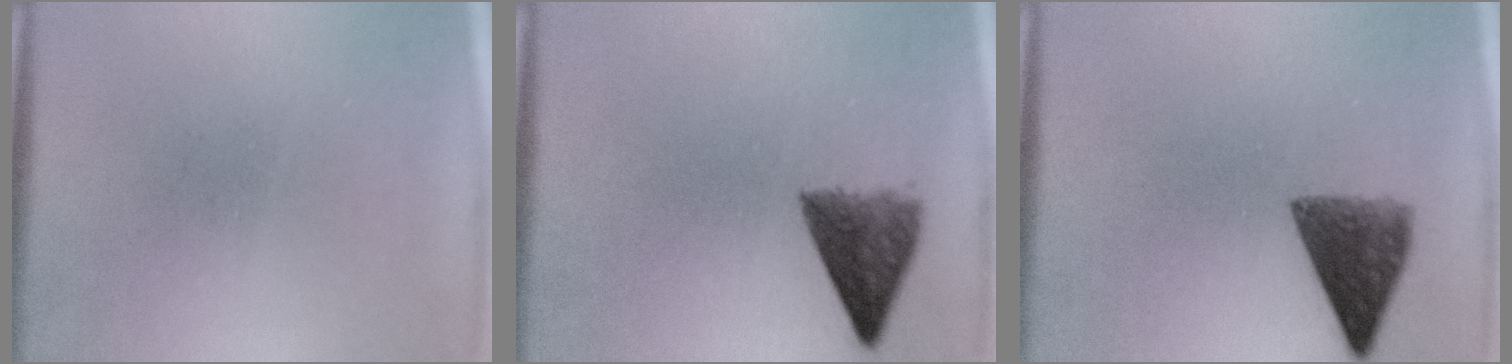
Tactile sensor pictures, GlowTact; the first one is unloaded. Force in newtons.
{"total": 6.5}
{"total": 7.2}